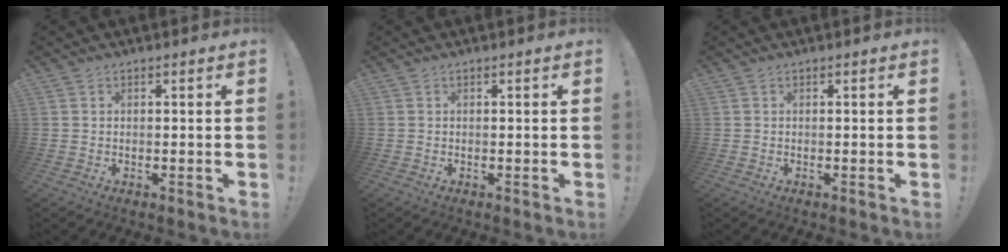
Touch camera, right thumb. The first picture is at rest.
{"total": 0.0}
{"total": 0.0}